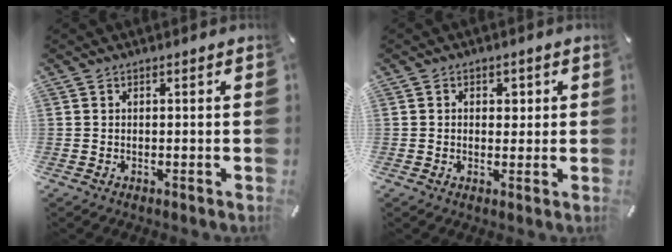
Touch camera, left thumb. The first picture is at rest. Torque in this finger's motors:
{"motor_torque": [-0.12, -0.10, -0.01, -0.08, -0.01]}